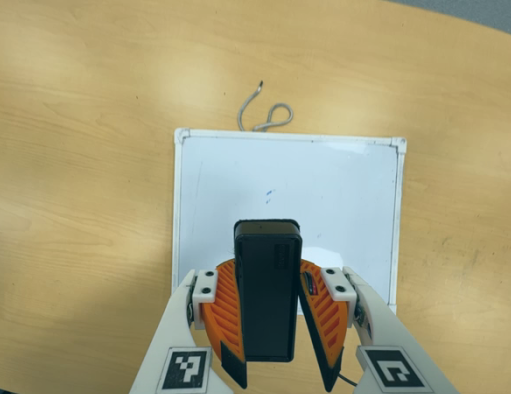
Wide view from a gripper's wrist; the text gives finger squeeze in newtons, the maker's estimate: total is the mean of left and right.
{"total": 10.1, "left": 9.1, "right": 11.1}